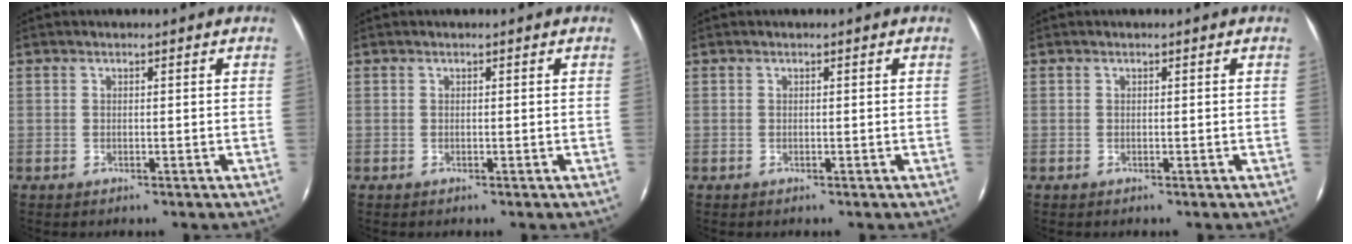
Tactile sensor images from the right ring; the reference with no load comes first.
{"total": 0.0}
{"total": 0.0}
{"total": 0.0}